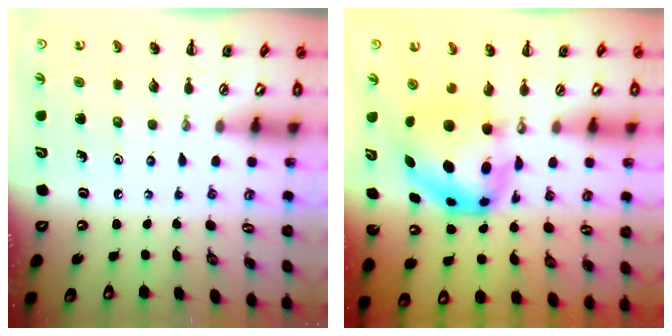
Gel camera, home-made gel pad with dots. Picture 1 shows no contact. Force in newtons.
{"total": 7.0, "press": 6.8, "slide": 1.9}